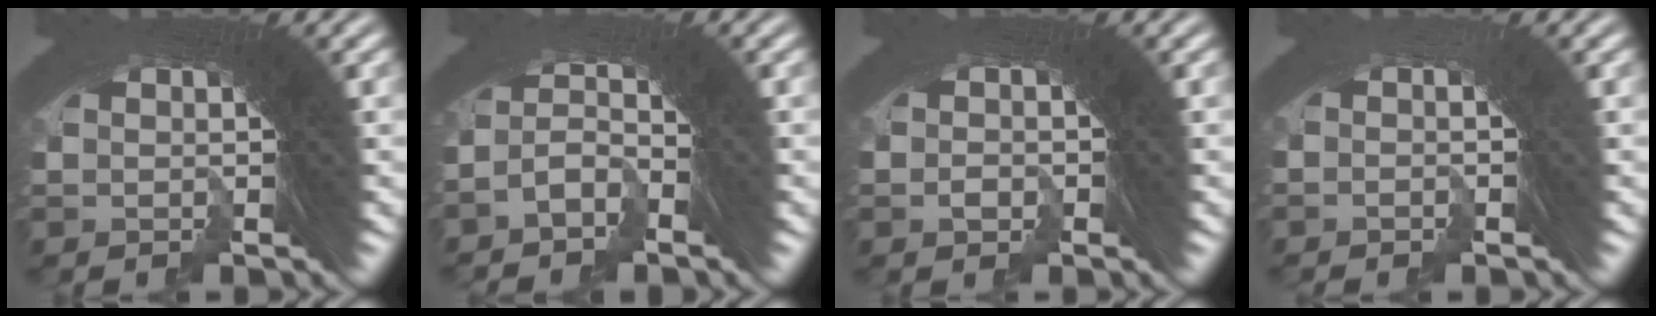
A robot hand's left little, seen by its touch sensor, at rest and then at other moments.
{"total": 3.4, "force": [-2.8, 1.8, 0.1], "torque": [0.010, 0.004, -0.060]}
{"total": 1.7, "force": [-1.4, 0.7, -0.5], "torque": [0.010, -0.010, -0.018]}
{"total": 2.4, "force": [-1.7, -1.0, -1.4], "torque": [0.029, -0.003, -0.027]}